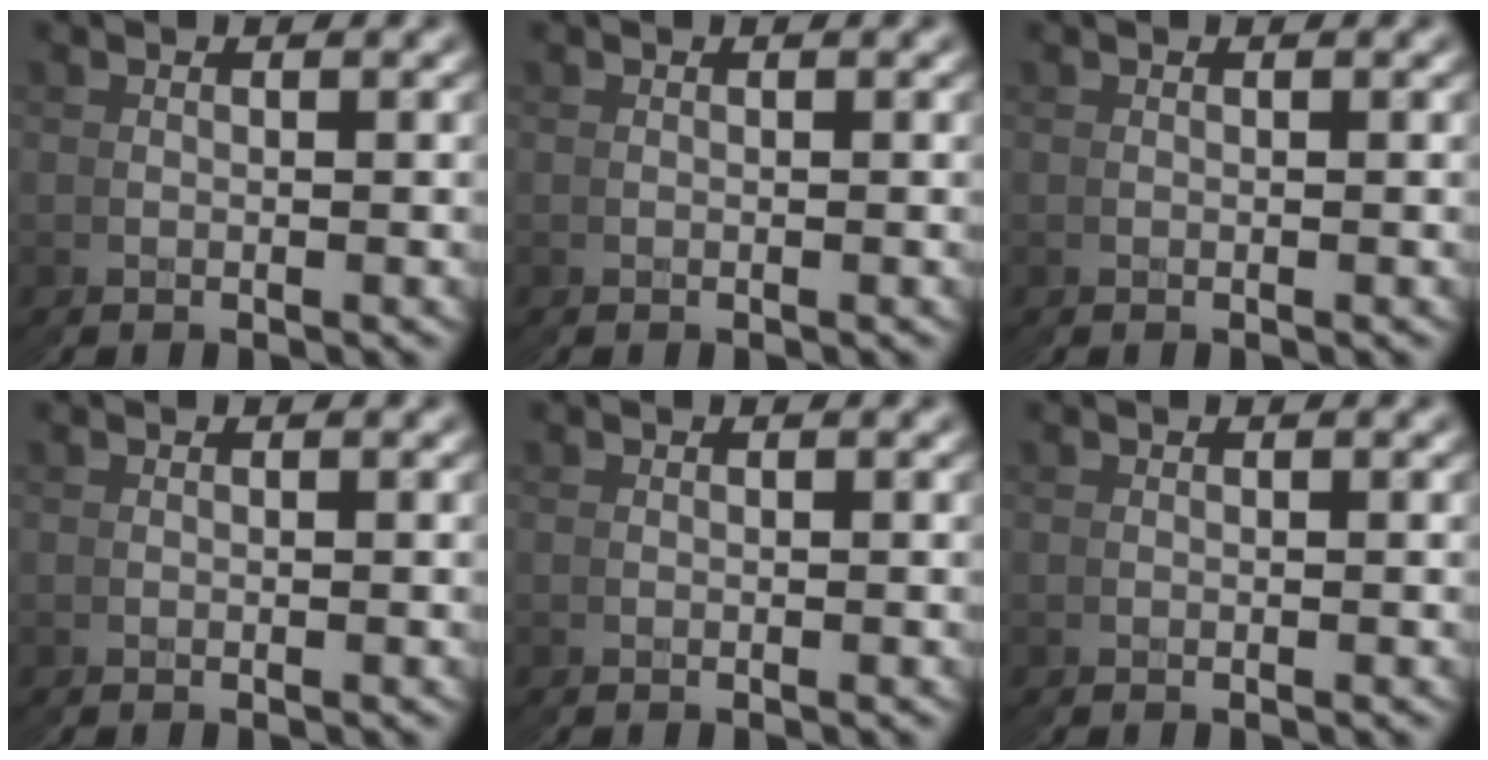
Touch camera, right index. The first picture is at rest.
{"total": 0.0}
{"total": 0.0}
{"total": 0.0}
{"total": 0.0}
{"total": 0.0}